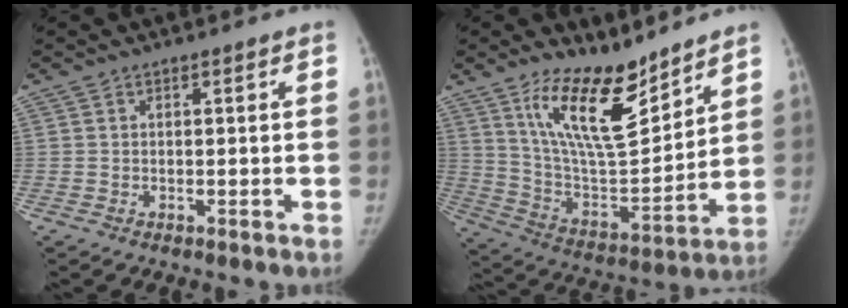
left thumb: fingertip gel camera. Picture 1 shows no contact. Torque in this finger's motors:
{"motor_torque": [0.38, 0.20, 1.50, -1.27, 0.49]}